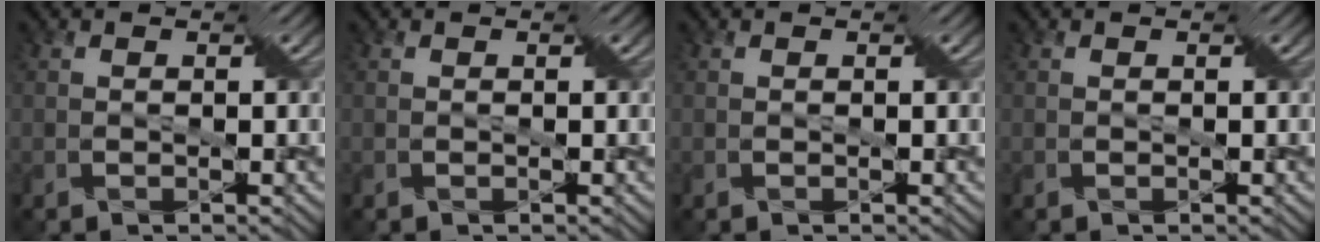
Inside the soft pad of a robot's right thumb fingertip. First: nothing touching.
{"total": 0.0}
{"total": 0.0}
{"total": 0.0}